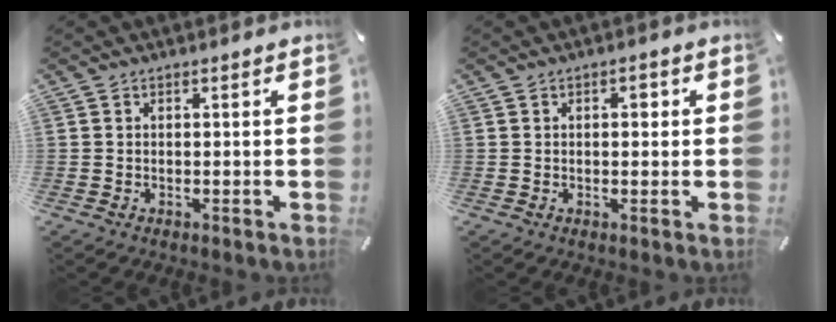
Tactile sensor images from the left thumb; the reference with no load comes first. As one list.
[{"total": 2.0, "force": [0.3, 1.4, 1.4], "torque": [-0.013, 0.002, -0.003]}]